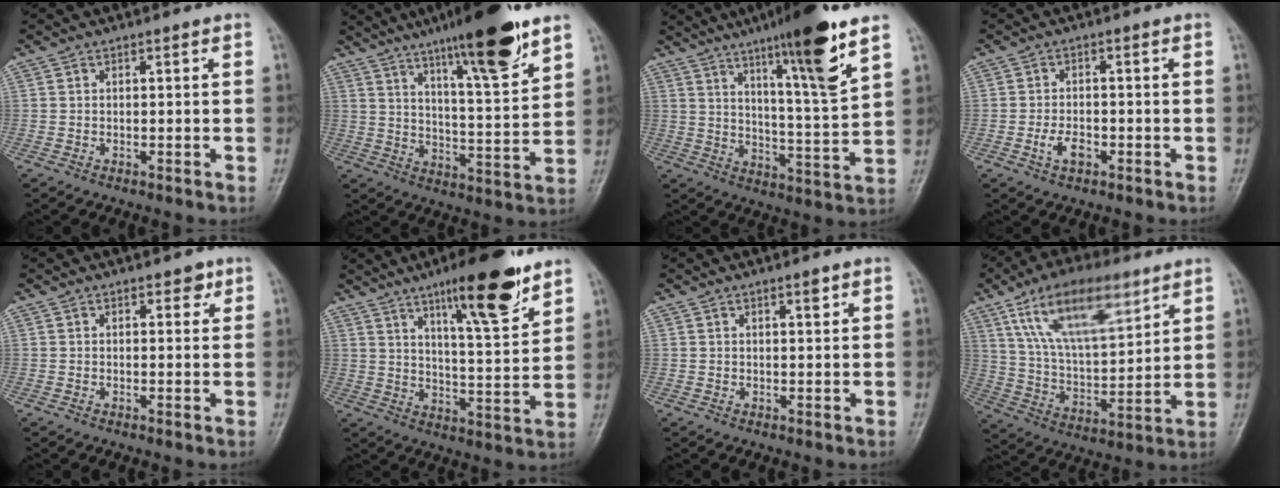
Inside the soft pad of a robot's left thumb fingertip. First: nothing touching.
{"total": 17.2, "force": [11.4, 2.6, 12.7], "torque": [-0.180, -0.058, 0.181]}
{"total": 16.3, "force": [9.8, 1.1, 12.9], "torque": [-0.196, -0.055, 0.156]}
{"total": 3.5, "force": [-1.5, 2.0, 2.5], "torque": [-0.046, 0.008, -0.026]}
{"total": 2.0, "force": [1.2, 1.2, 1.1], "torque": [0.001, -0.003, 0.013]}
{"total": 15.3, "force": [9.8, 3.2, 11.3], "torque": [-0.153, -0.057, 0.155]}
{"total": 1.7, "force": [1.1, 0.4, 1.2], "torque": [-0.014, -0.005, 0.017]}
{"total": 19.7, "force": [10.6, 8.0, 14.5], "torque": [-0.221, -0.032, 0.195]}